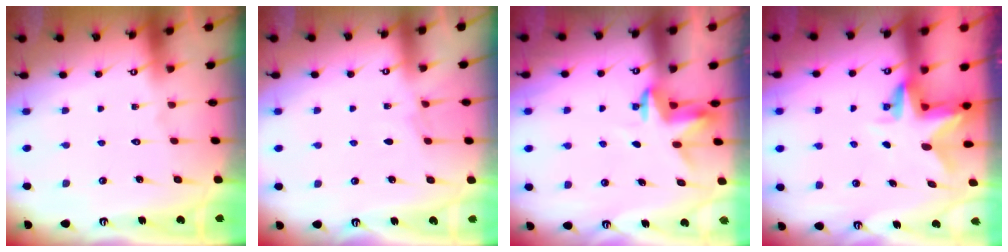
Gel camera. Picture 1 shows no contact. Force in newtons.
{"total": 2.3, "press": 2.3, "slide": 0.4}
{"total": 4.0, "press": 4.0, "slide": 0.2}
{"total": 3.5, "press": 3.5, "slide": 0.3}